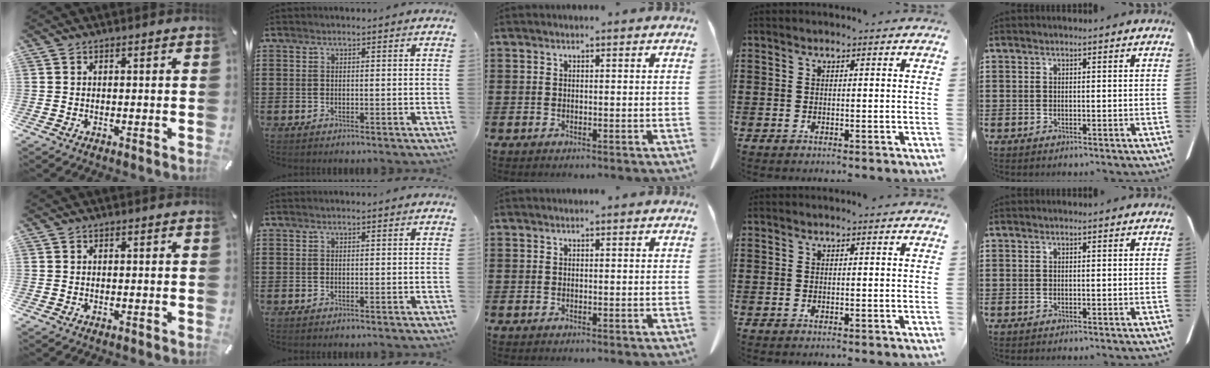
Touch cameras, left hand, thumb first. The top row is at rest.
{}